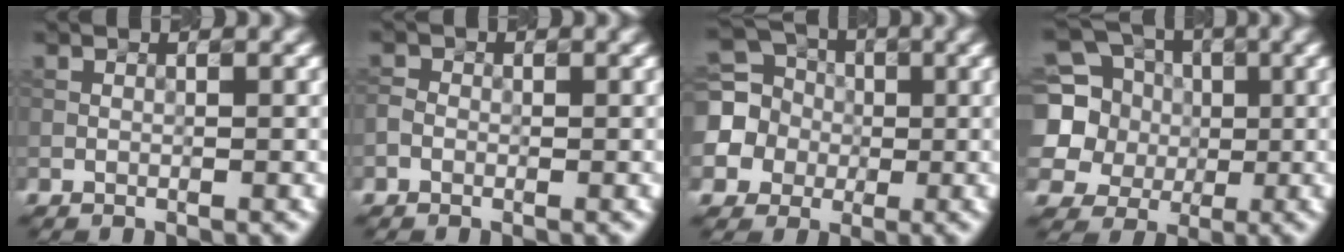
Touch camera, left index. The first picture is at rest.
{"total": 0.9, "force": [-0.4, 0.7, 0.3], "torque": [-0.004, 0.001, -0.013]}
{"total": 6.4, "force": [0.3, 6.1, 2.1], "torque": [-0.052, 0.016, -0.021]}
{"total": 10.1, "force": [1.7, 9.2, 4.0], "torque": [-0.125, 0.035, 0.004]}